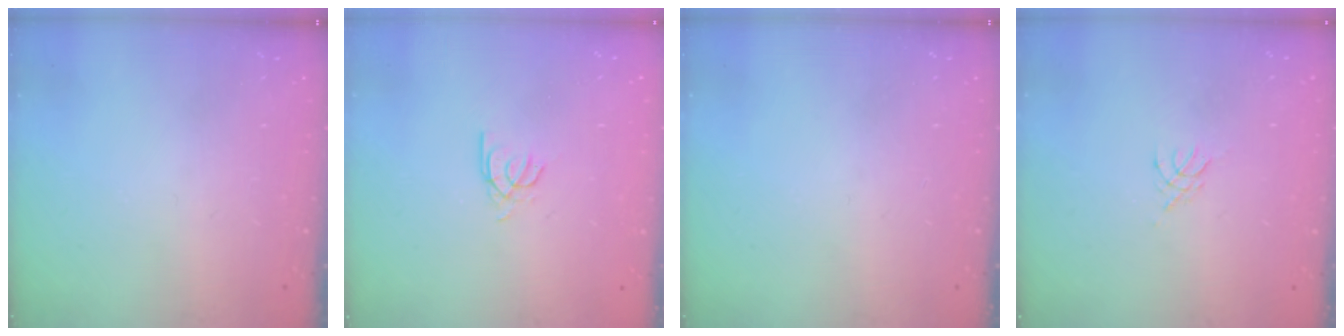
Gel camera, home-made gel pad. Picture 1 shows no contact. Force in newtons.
{"total": 2.6, "press": 2.6, "slide": 0.2}
{"total": 0.0}
{"total": 2.8, "press": 2.7, "slide": 0.6}